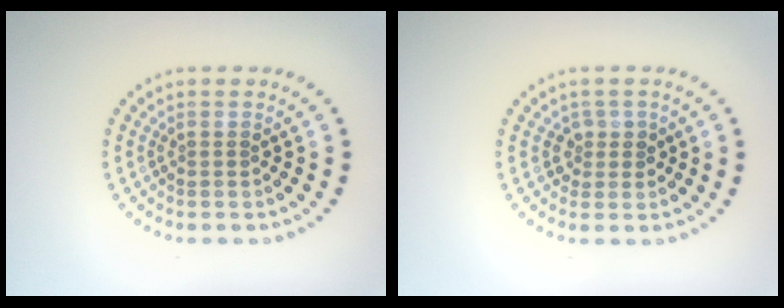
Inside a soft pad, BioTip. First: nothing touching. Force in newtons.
{"total": 1.5, "press": 1.3, "slide": 0.7}